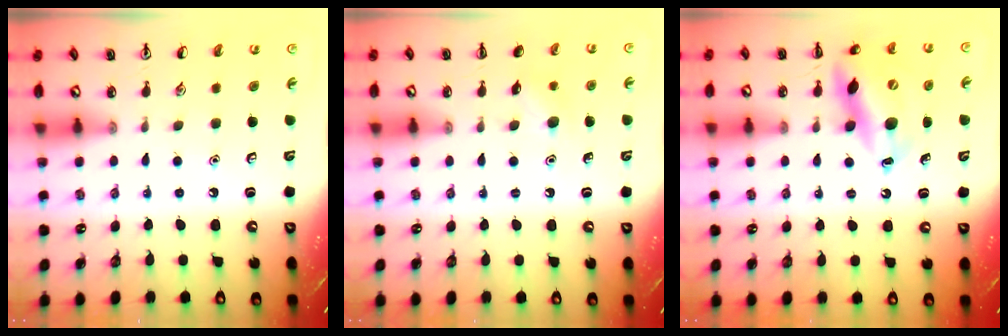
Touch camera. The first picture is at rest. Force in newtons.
{"total": 7.1, "press": 7.0, "slide": 1.5}
{"total": 16.0, "press": 15.7, "slide": 3.1}